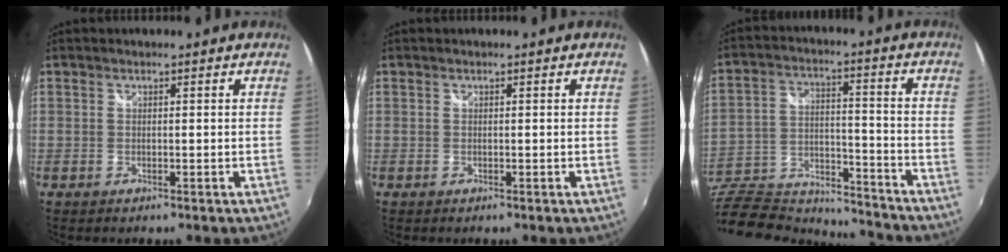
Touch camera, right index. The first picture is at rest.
{"total": 0.0}
{"total": 21.9, "force": [-16.9, 9.8, 10.0], "torque": [-0.233, 0.007, -0.263]}